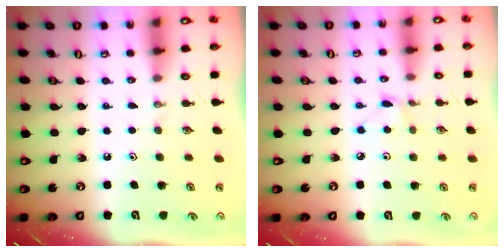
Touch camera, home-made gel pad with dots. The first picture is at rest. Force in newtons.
{"total": 3.5, "press": 3.4, "slide": 0.5}